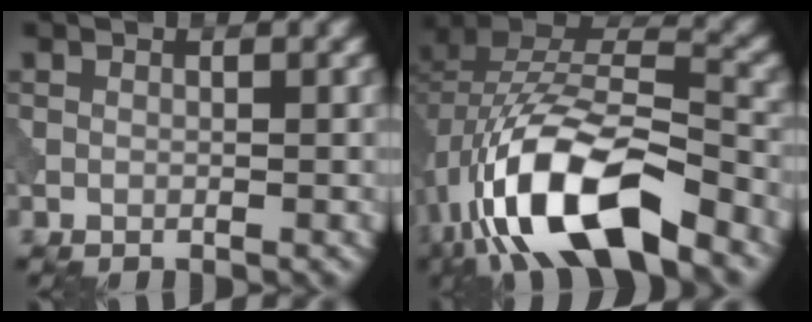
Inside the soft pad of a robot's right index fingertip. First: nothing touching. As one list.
[{"total": 14.1, "force": [-6.9, 6.1, 10.7], "torque": [-0.202, 0.004, -0.128]}]